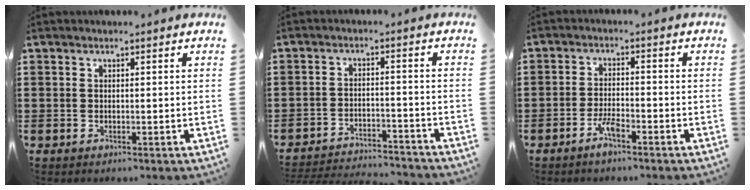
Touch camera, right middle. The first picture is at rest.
{"total": 3.9, "force": [-3.8, 0.3, 0.4], "torque": [-0.010, 0.003, -0.081]}
{"total": 3.4, "force": [-2.4, 0.8, 2.2], "torque": [-0.053, 0.002, -0.049]}